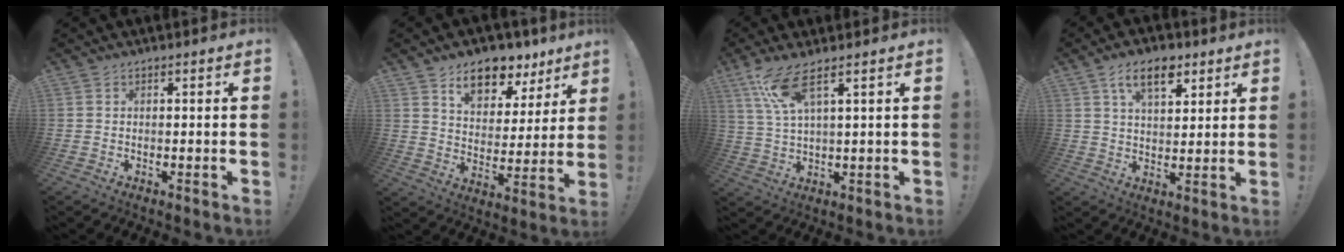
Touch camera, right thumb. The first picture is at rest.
{"total": 12.6, "force": [8.9, 6.9, 5.5], "torque": [-0.077, -0.061, 0.160]}
{"total": 8.2, "force": [4.9, 1.2, 6.5], "torque": [-0.133, -0.016, 0.089]}
{"total": 9.8, "force": [5.4, 4.9, 6.6], "torque": [-0.106, -0.008, 0.097]}